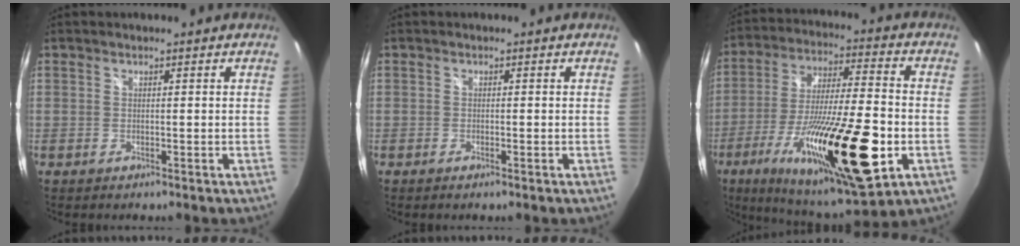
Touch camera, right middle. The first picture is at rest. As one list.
[{"total": 0.7, "force": [-0.5, -0.1, 0.6], "torque": [-0.008, 0.000, -0.010]}, {"total": 28.1, "force": [-10.2, 6.9, 25.3], "torque": [-0.446, -0.050, -0.161]}]